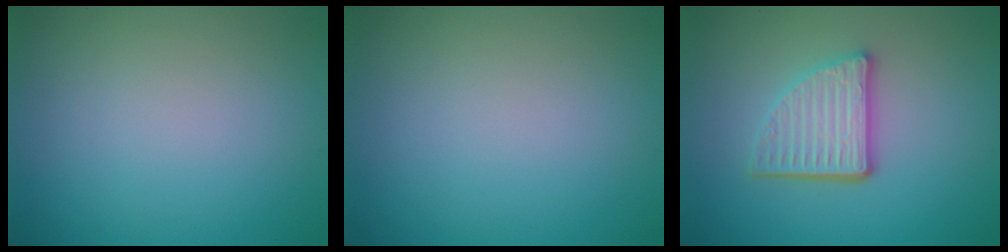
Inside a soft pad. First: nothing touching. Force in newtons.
{"total": 0.0}
{"total": 4.5, "press": 3.4, "slide": 3.0}